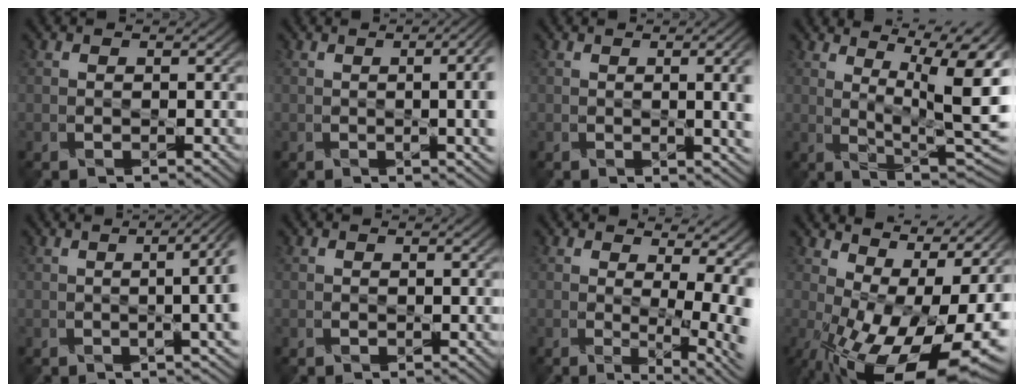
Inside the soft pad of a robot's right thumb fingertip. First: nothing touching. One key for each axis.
{"total": 9.4, "fx": 0.1, "fy": 3.5, "fz": 8.7, "tx": -0.092, "ty": 0.013, "tz": 0.008}
{"total": 7.6, "fx": 0.0, "fy": 2.5, "fz": 7.1, "tx": -0.079, "ty": 0.006, "tz": 0.011}
{"total": 13.4, "fx": 5.2, "fy": 3.9, "fz": 11.7, "tx": -0.161, "ty": 0.030, "tz": 0.088}
{"total": 7.7, "fx": 0.4, "fy": 2.0, "fz": 7.4, "tx": -0.088, "ty": 0.016, "tz": 0.002}
{"total": 0.0}
{"total": 8.2, "fx": 0.7, "fy": 3.6, "fz": 7.4, "tx": -0.088, "ty": 0.001, "tz": 0.022}
{"total": 16.1, "fx": -0.7, "fy": 8.7, "fz": 13.6, "tx": -0.200, "ty": -0.025, "tz": 0.026}